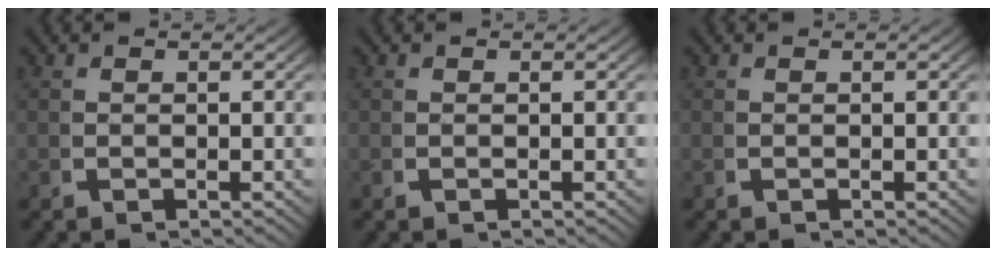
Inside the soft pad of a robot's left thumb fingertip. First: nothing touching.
{"total": 0.0}
{"total": 0.0}